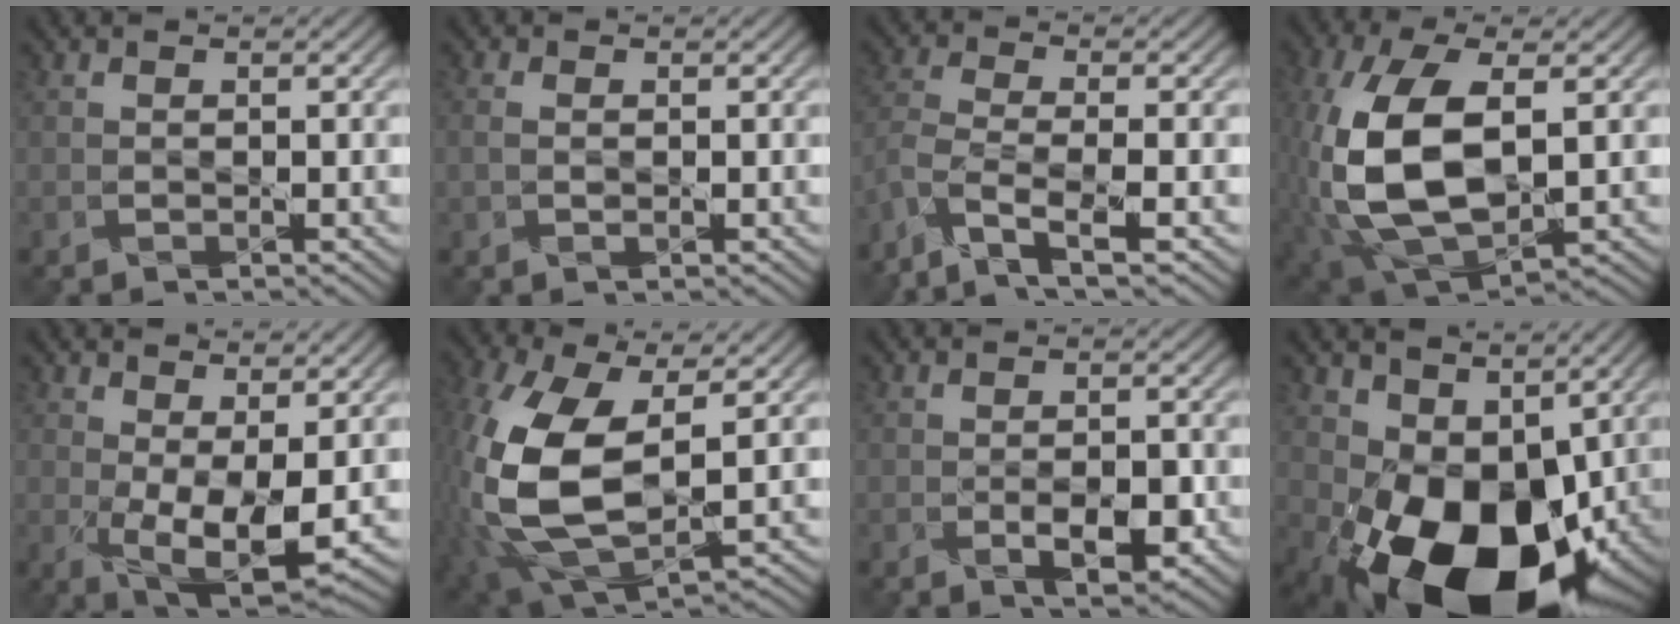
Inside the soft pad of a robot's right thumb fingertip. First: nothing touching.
{"total": 1.8, "force": [0.1, 1.1, 1.4], "torque": [-0.034, 0.000, 0.001]}
{"total": 6.1, "force": [-4.4, 1.3, 4.0], "torque": [-0.095, -0.007, -0.098]}
{"total": 14.8, "force": [-0.3, 8.1, 12.3], "torque": [-0.302, -0.007, 0.000]}
{"total": 7.4, "force": [0.1, 3.2, 6.7], "torque": [-0.132, -0.012, 0.008]}
{"total": 16.3, "force": [0.4, 9.1, 13.5], "torque": [-0.342, -0.027, 0.020]}
{"total": 3.8, "force": [-1.3, 1.7, 3.1], "torque": [-0.052, -0.004, -0.017]}
{"total": 16.2, "force": [-1.7, 10.1, 12.5], "torque": [-0.211, -0.035, -0.020]}